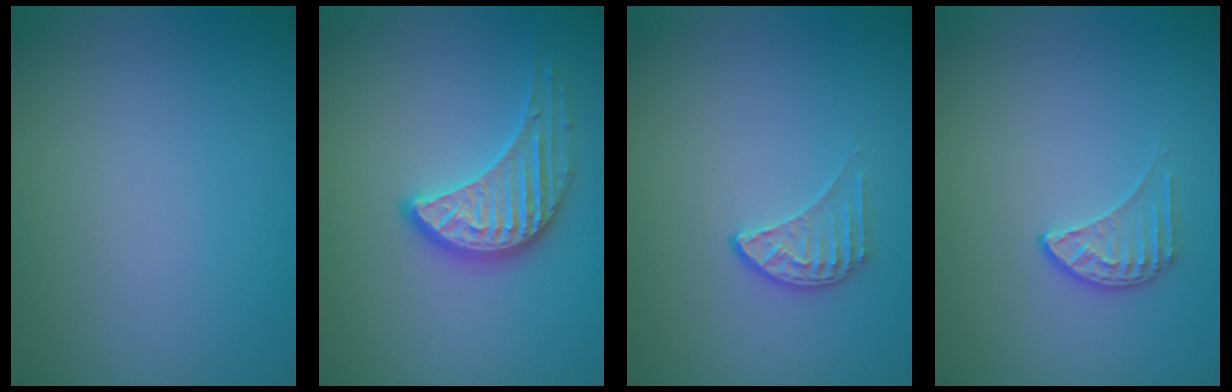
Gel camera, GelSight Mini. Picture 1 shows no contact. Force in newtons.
{"total": 3.3, "press": 3.1, "slide": 1.2}
{"total": 1.6, "press": 1.0, "slide": 1.2}
{"total": 1.6, "press": 1.0, "slide": 1.2}